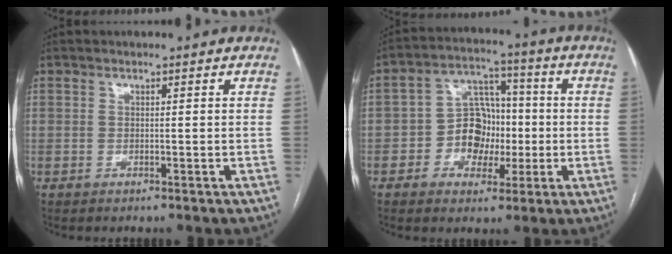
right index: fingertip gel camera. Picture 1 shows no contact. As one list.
[{"total": 8.9, "force": [-1.6, 6.9, 5.4], "torque": [-0.092, 0.032, -0.026]}]